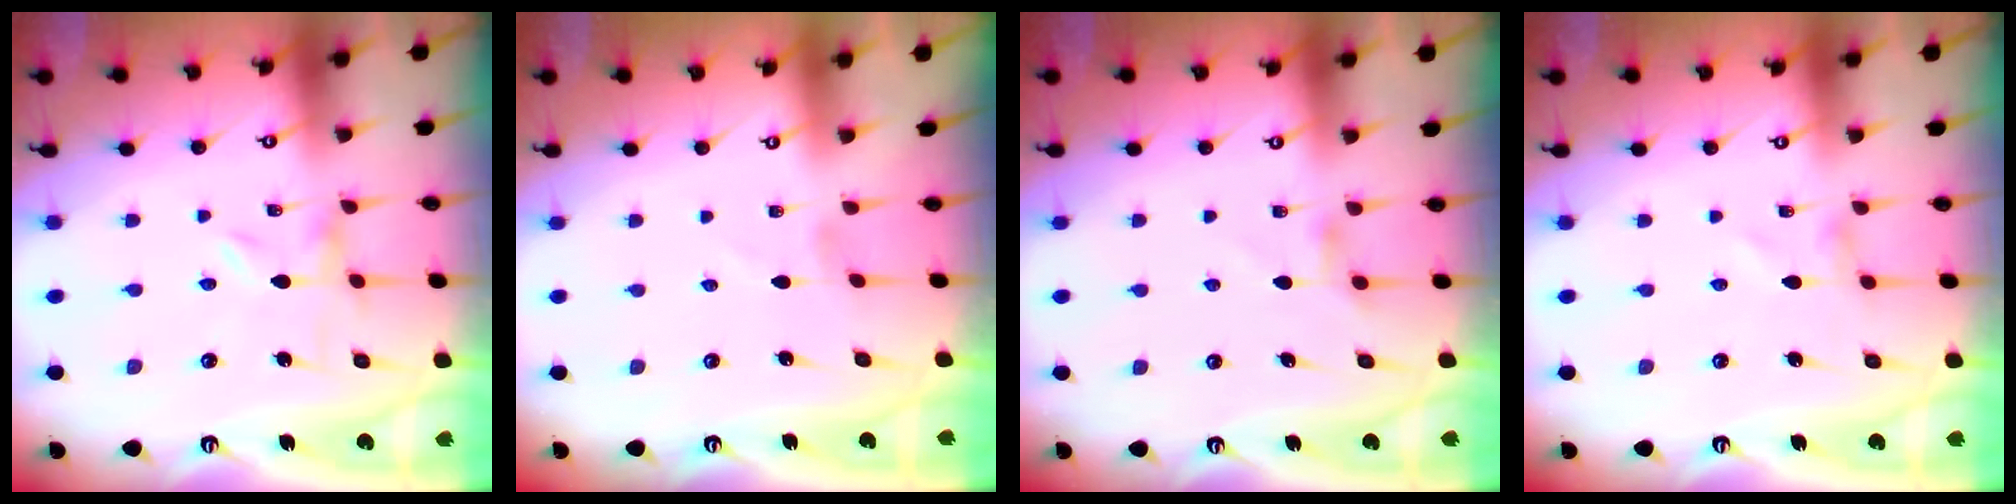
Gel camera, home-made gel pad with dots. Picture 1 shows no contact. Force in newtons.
{"total": 1.0, "press": 1.0, "slide": 0.1}
{"total": 2.8, "press": 2.7, "slide": 0.5}
{"total": 0.7, "press": 0.6, "slide": 0.1}